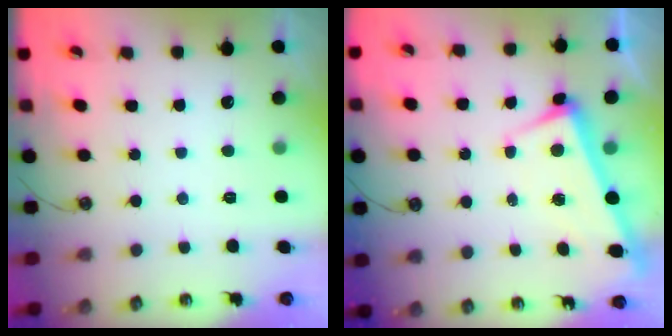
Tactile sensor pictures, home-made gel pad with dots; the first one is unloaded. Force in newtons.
{"total": 3.4, "press": 3.4, "slide": 0.6}